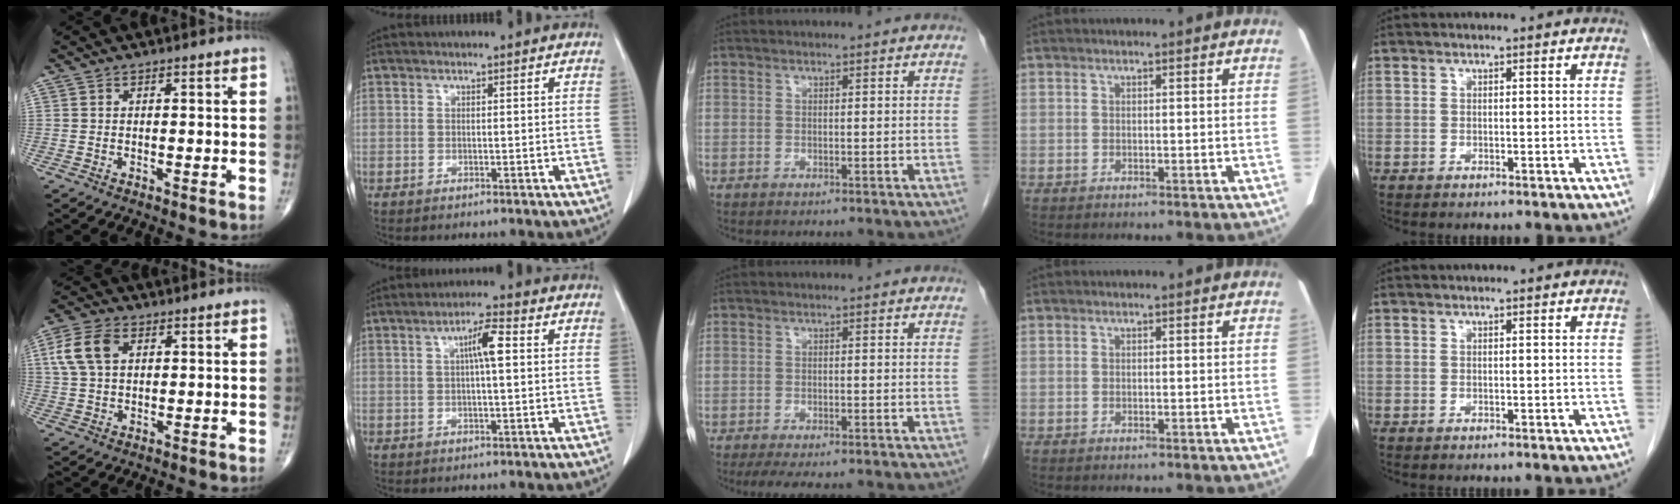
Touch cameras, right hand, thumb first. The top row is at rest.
{"thumb": {"total": 8.2, "force": [2.5, 5.1, 5.9], "torque": [-0.123, 0.009, 0.048]}, "index": {"total": 4.7, "force": [1.0, 0.4, 4.6], "torque": [-0.082, 0.008, 0.016]}, "middle": {"total": 7.5, "force": [-6.2, 1.8, 3.8], "torque": [-0.049, -0.007, -0.089]}}